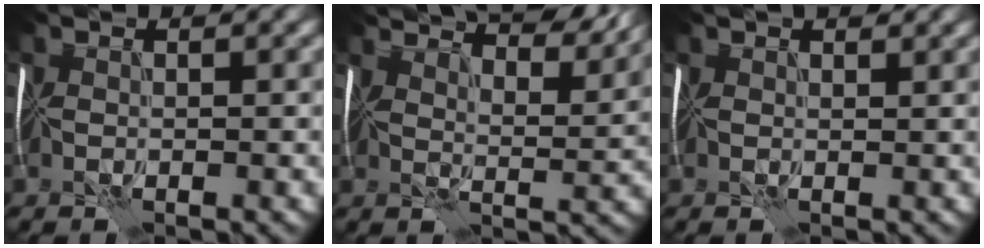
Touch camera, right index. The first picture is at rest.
{"total": 10.8, "force": [9.2, 2.4, 5.0], "torque": [-0.075, 0.011, 0.106]}
{"total": 3.3, "force": [2.4, 1.3, 1.8], "torque": [-0.023, 0.018, 0.017]}